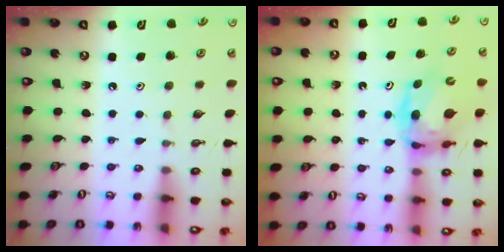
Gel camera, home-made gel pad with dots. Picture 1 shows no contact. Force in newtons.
{"total": 8.0, "press": 7.9, "slide": 0.8}